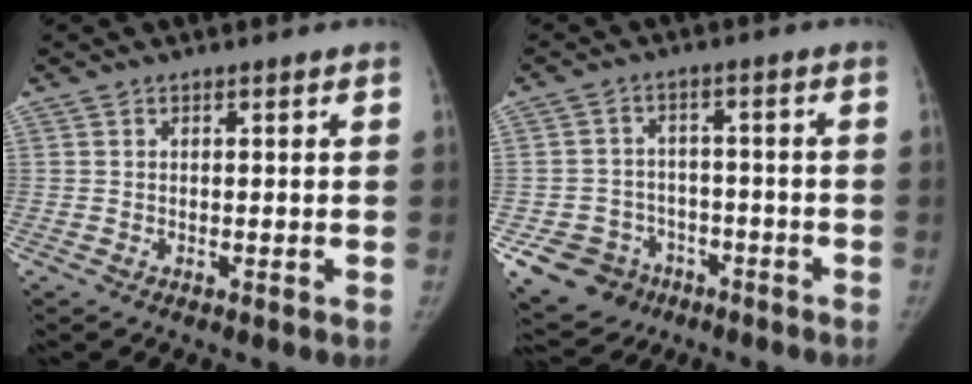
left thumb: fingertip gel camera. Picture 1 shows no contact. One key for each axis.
{"total": 10.4, "fx": -5.3, "fy": 8.7, "fz": 2.2, "tx": -0.039, "ty": 0.038, "tz": -0.071}